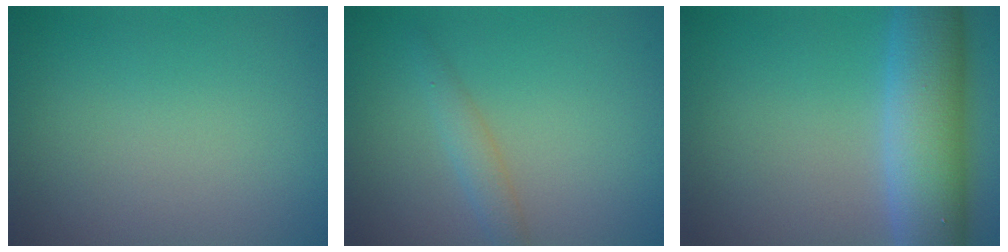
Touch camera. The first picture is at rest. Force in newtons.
{"total": 1.6, "press": 1.6, "slide": 0.0}
{"total": 8.4, "press": 8.4, "slide": 0.2}